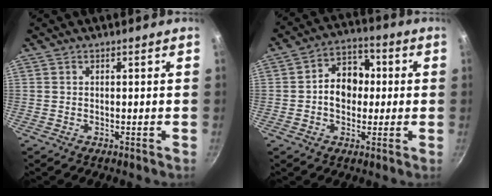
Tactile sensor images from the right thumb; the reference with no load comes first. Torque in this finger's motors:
{"motor_torque": [0.01, 0.67, 0.30, 0.20, 0.05]}